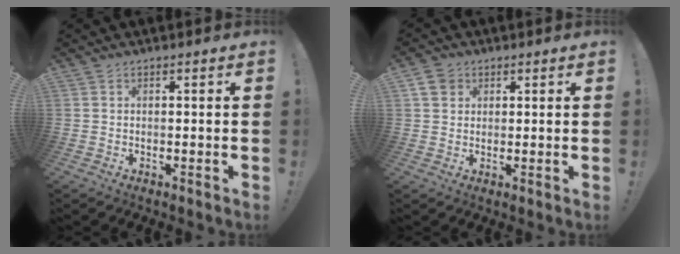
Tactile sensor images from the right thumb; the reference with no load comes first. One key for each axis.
{"total": 4.6, "fx": 2.3, "fy": 3.6, "fz": 1.6, "tx": -0.028, "ty": -0.005, "tz": 0.045}